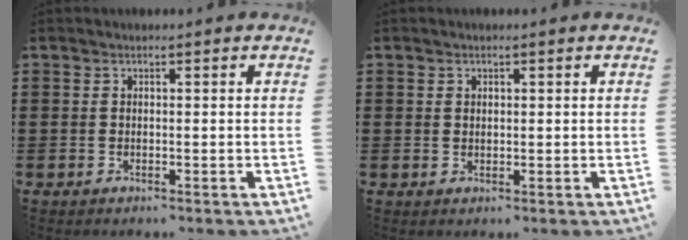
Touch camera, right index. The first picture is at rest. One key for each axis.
{"total": 0.8, "fx": 0.5, "fy": 0.6, "fz": 0.3, "tx": -0.007, "ty": 0.003, "tz": 0.009}